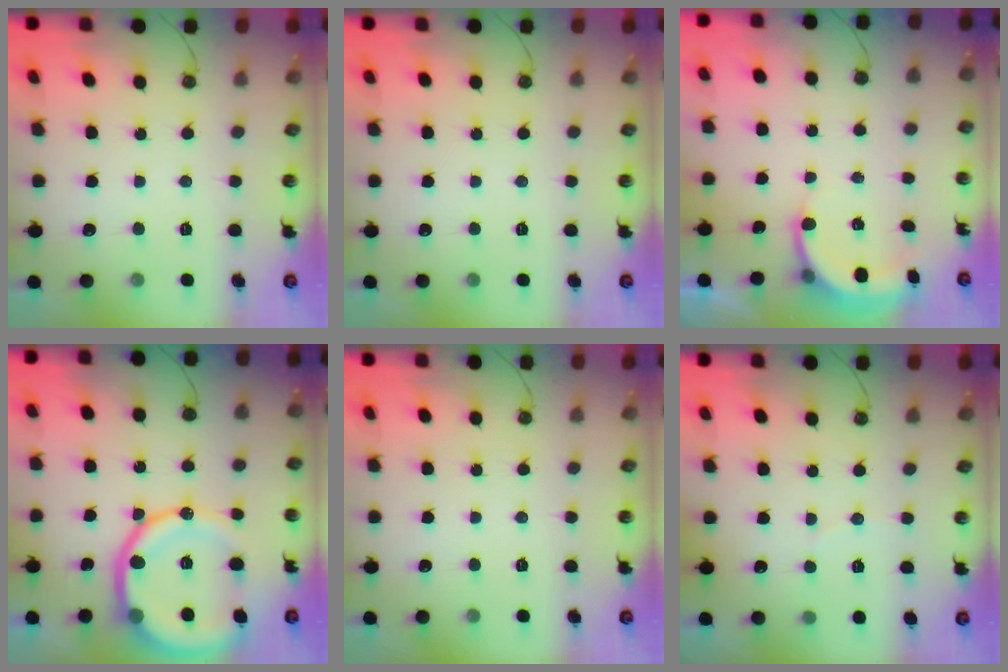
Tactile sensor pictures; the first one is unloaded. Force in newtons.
{"total": 0.0}
{"total": 5.5, "press": 5.4, "slide": 0.9}
{"total": 19.5, "press": 19.3, "slide": 2.3}
{"total": 0.0}
{"total": 2.3, "press": 2.0, "slide": 1.0}